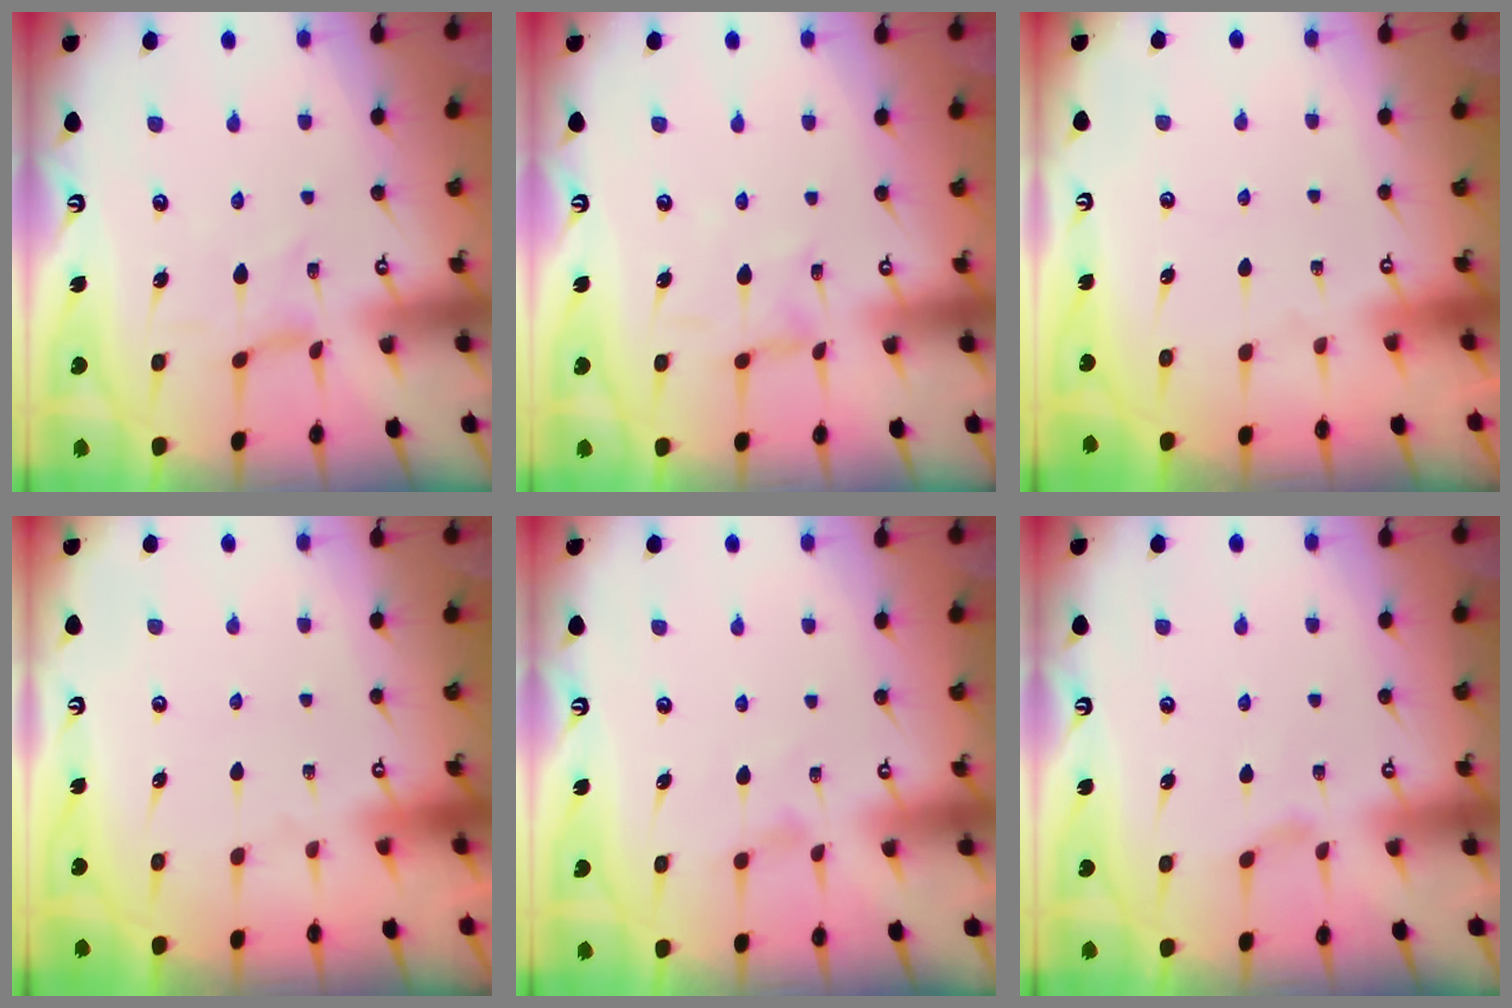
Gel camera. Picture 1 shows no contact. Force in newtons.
{"total": 1.7, "press": 1.7, "slide": 0.4}
{"total": 0.0}
{"total": 0.0}
{"total": 2.1, "press": 2.1, "slide": 0.4}
{"total": 0.0}